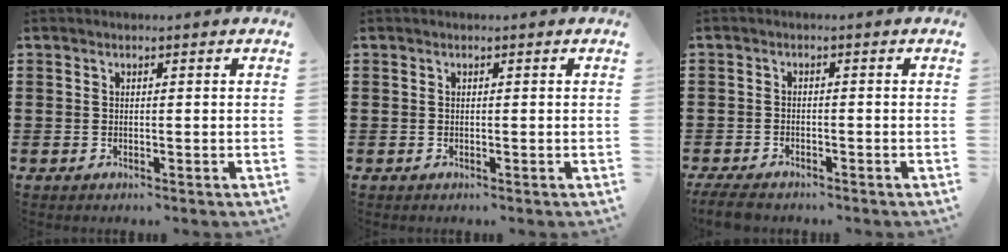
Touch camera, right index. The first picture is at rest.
{"total": 0.0}
{"total": 1.6, "force": [-1.5, 0.3, 0.6], "torque": [-0.021, -0.005, -0.031]}